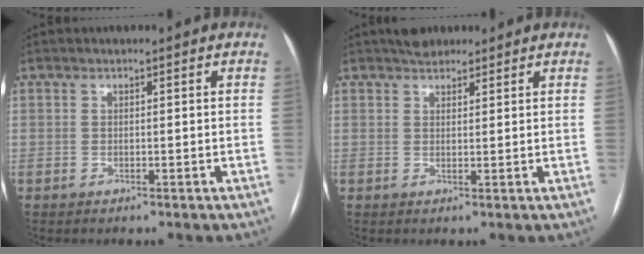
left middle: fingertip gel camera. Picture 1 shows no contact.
{"total": 2.9, "force": [2.5, 1.3, 0.8], "torque": [-0.013, 0.014, 0.038]}